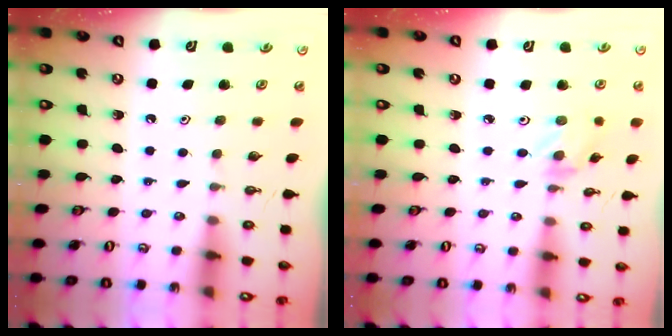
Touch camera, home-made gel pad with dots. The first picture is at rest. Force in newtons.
{"total": 1.2, "press": 1.2, "slide": 0.2}